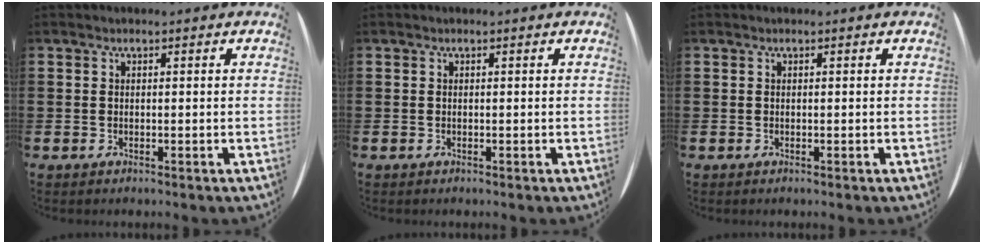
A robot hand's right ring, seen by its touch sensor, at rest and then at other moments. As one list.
[{"total": 0.0}, {"total": 0.0}]